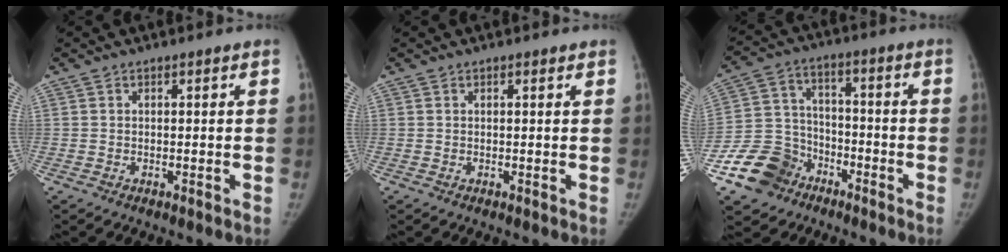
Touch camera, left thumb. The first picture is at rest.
{"total": 0.5, "force": [0.3, 0.1, 0.4], "torque": [-0.006, 0.001, 0.003]}
{"total": 12.5, "force": [-7.6, 9.5, 3.0], "torque": [-0.031, 0.063, -0.138]}